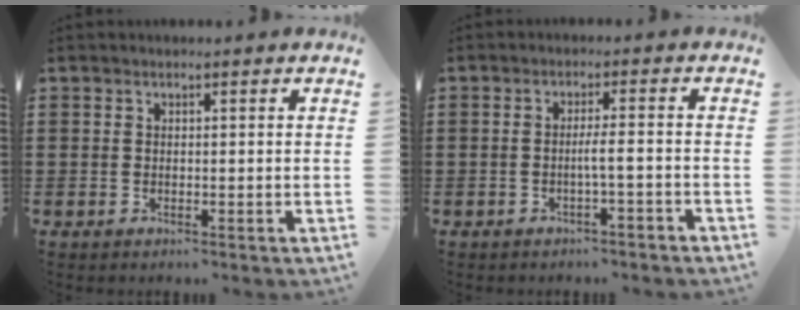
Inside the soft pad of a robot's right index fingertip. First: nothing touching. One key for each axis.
{"total": 2.7, "fx": -1.1, "fy": -0.2, "fz": 2.5, "tx": -0.046, "ty": -0.004, "tz": -0.022}